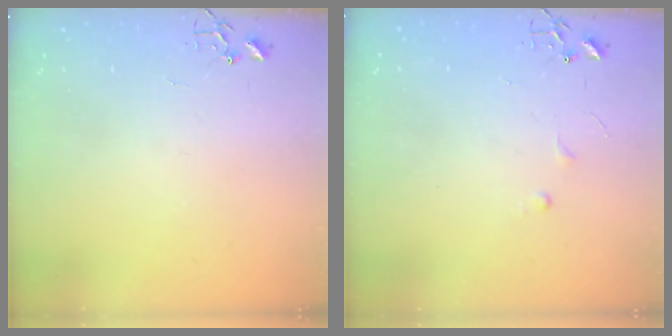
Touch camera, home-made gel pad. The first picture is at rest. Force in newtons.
{"total": 3.4, "press": 3.4, "slide": 0.5}